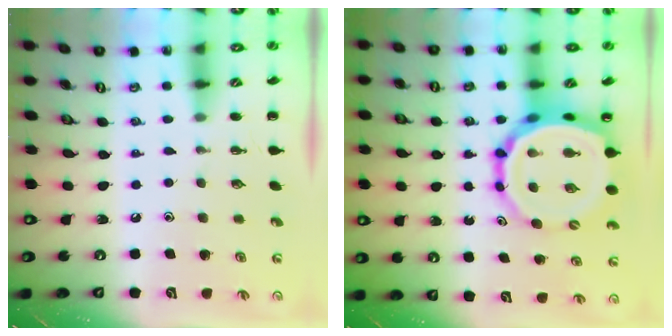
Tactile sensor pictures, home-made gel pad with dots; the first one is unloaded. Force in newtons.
{"total": 13.1, "press": 12.6, "slide": 3.5}